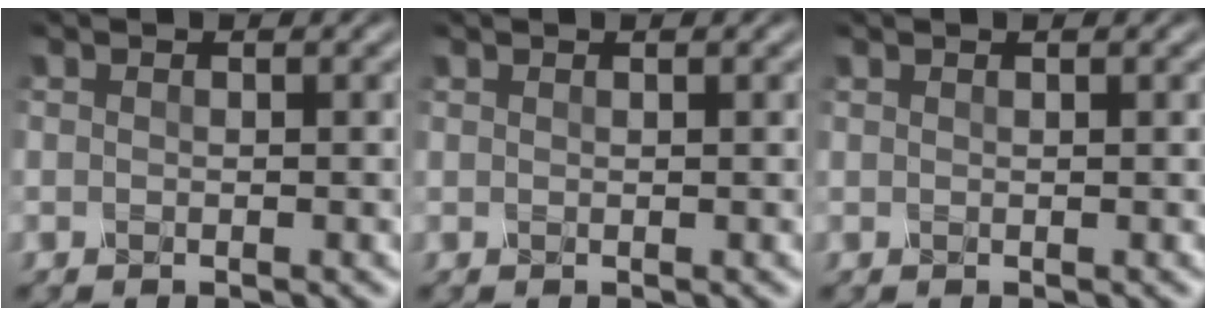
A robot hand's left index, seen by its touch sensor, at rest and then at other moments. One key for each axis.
{"total": 0.0}
{"total": 0.0}